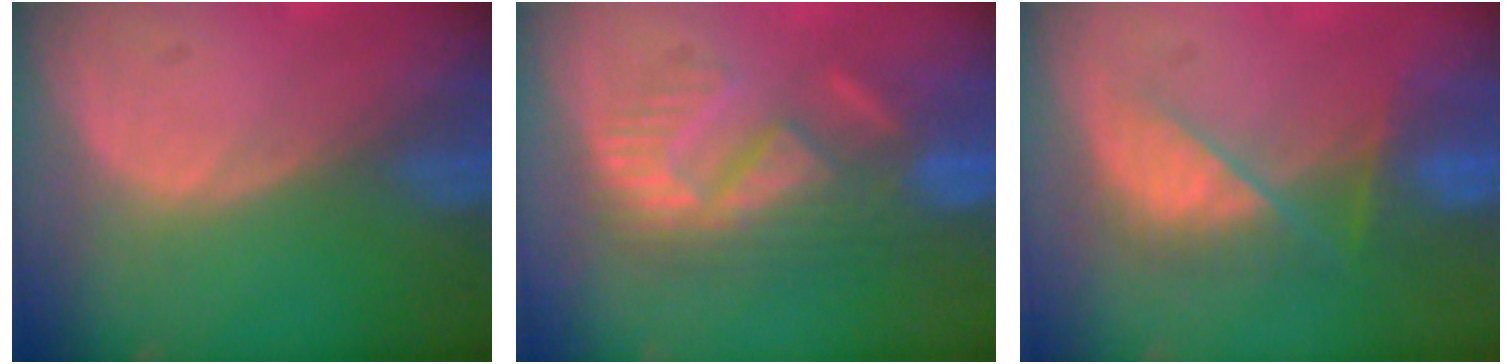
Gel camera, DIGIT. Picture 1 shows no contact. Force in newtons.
{"total": 8.8, "press": 8.7, "slide": 1.7}
{"total": 7.6, "press": 7.3, "slide": 2.0}